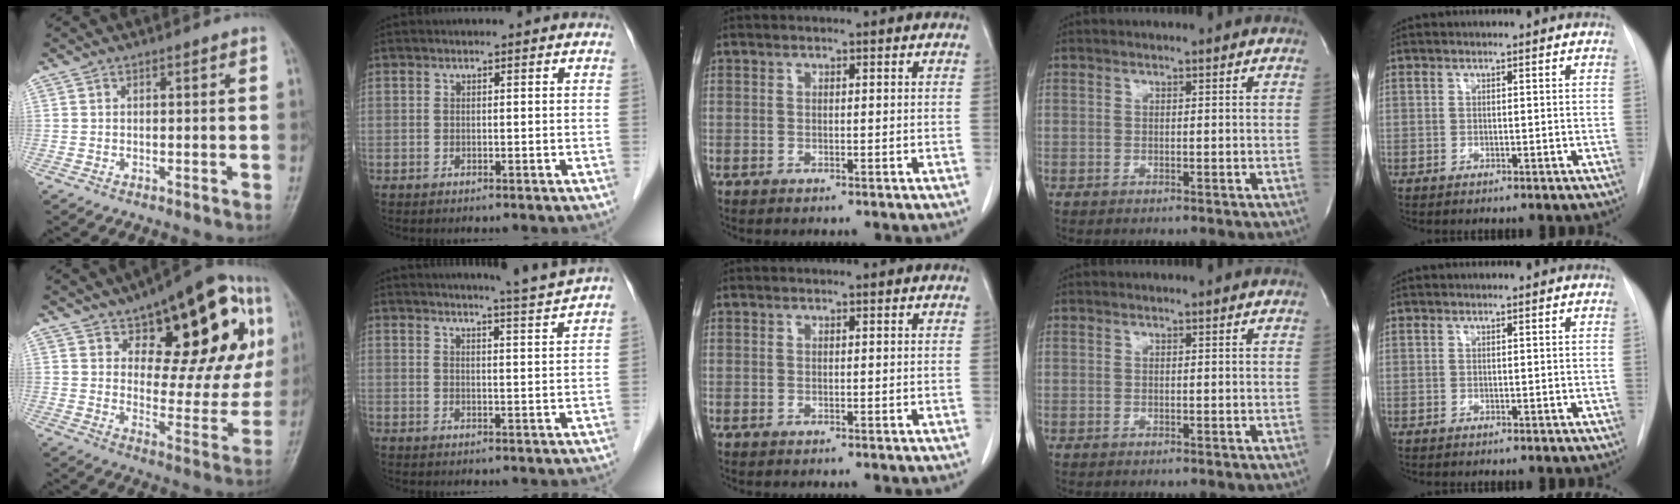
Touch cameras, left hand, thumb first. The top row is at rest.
{"thumb": {"total": 25.4, "force": [10.9, 11.2, 20.0], "torque": [-0.211, -0.018, 0.155]}, "index": {"total": 6.1, "force": [5.6, -2.2, 1.0], "torque": [-0.026, -0.030, 0.074]}}